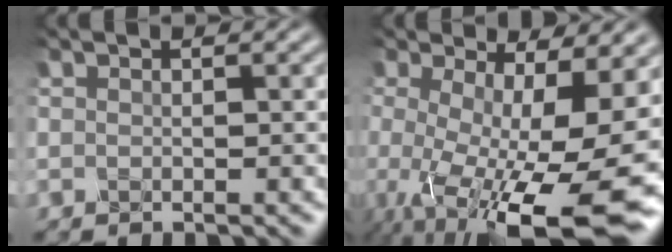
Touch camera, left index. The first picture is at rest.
{"total": 14.7, "force": [-3.7, 5.0, 13.3], "torque": [-0.223, -0.026, -0.047]}